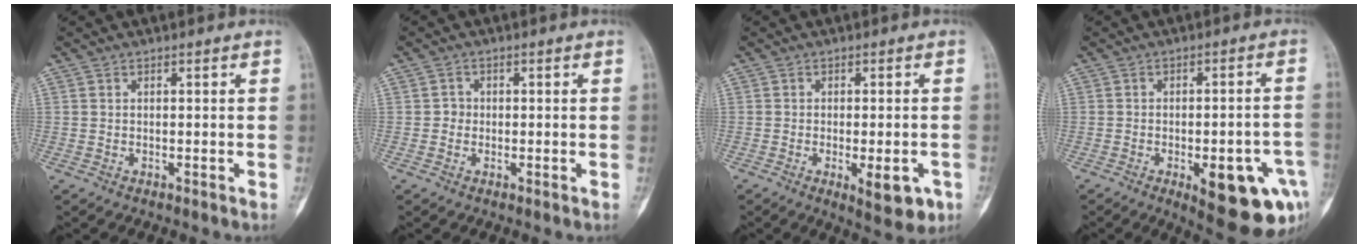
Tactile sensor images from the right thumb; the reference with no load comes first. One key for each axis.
{"total": 1.5, "fx": -0.2, "fy": 1.4, "fz": 0.4, "tx": 0.004, "ty": 0.007, "tz": -0.008}
{"total": 7.6, "fx": -2.7, "fy": 2.8, "fz": 6.5, "tx": -0.075, "ty": -0.002, "tz": -0.028}
{"total": 15.5, "fx": -5.9, "fy": 5.4, "fz": 13.2, "tx": -0.117, "ty": 0.024, "tz": -0.058}